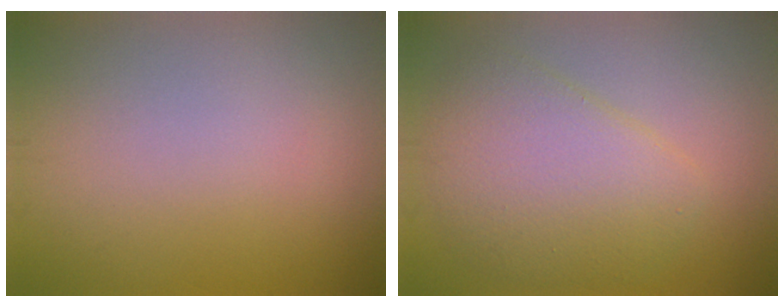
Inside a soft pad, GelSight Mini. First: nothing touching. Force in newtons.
{"total": 5.3, "press": 5.3, "slide": 0.0}